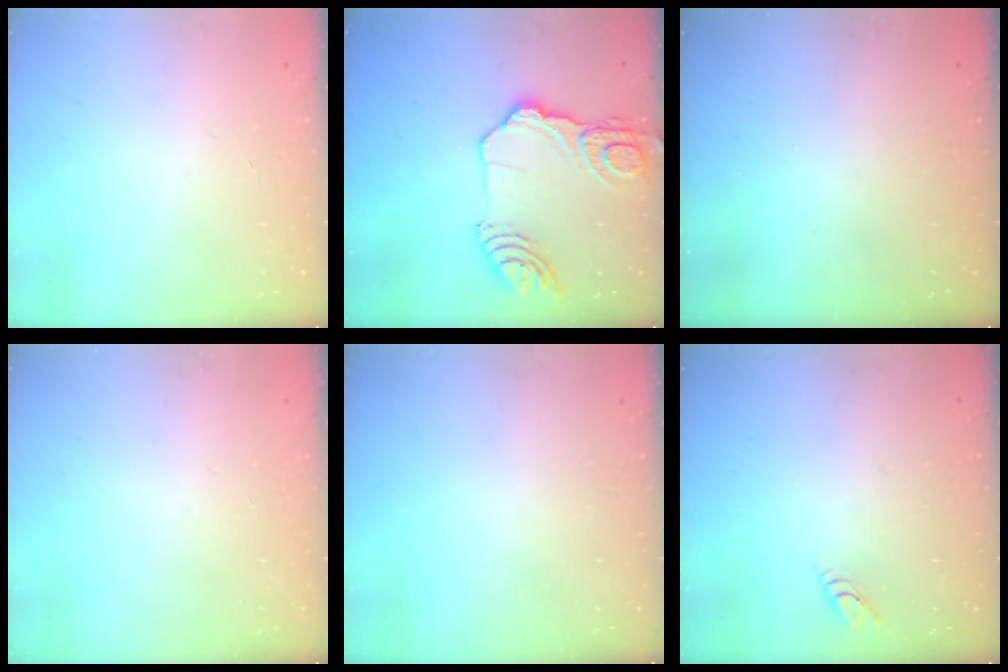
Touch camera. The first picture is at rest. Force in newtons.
{"total": 15.5, "press": 15.4, "slide": 1.8}
{"total": 0.0}
{"total": 0.0}
{"total": 0.0}
{"total": 2.6, "press": 2.6, "slide": 0.3}